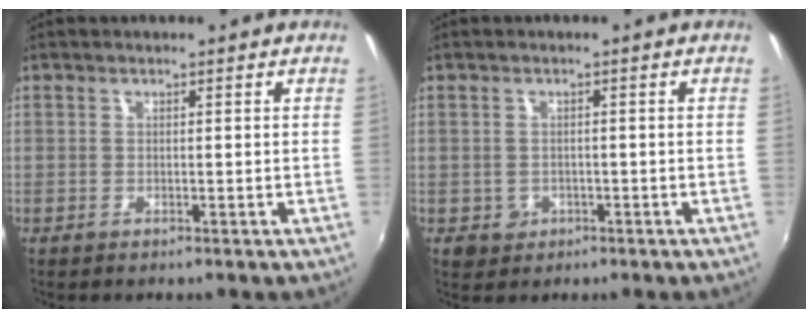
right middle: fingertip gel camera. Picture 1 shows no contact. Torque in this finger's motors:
{"motor_torque": [0.16, -0.24, 0.00, 0.00]}